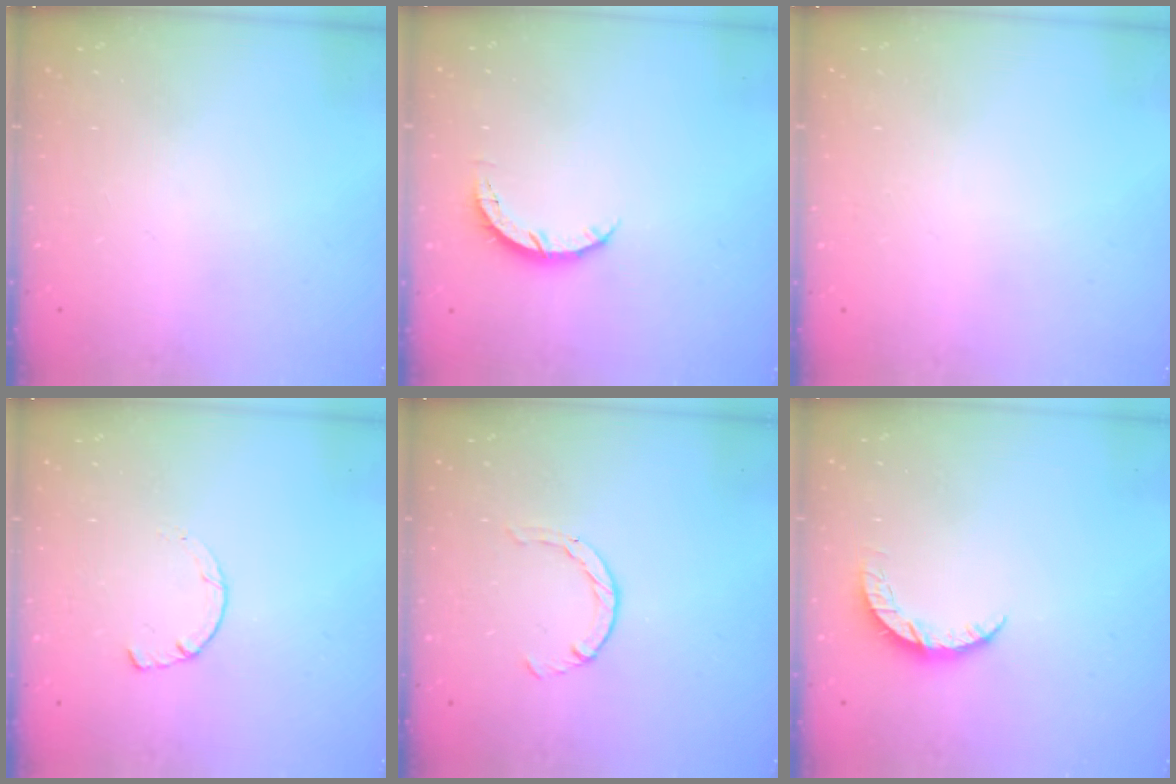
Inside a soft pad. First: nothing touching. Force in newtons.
{"total": 4.2, "press": 4.1, "slide": 0.4}
{"total": 2.6, "press": 2.6, "slide": 0.2}
{"total": 1.8, "press": 1.7, "slide": 0.3}
{"total": 2.1, "press": 2.1, "slide": 0.3}
{"total": 5.2, "press": 5.1, "slide": 0.4}